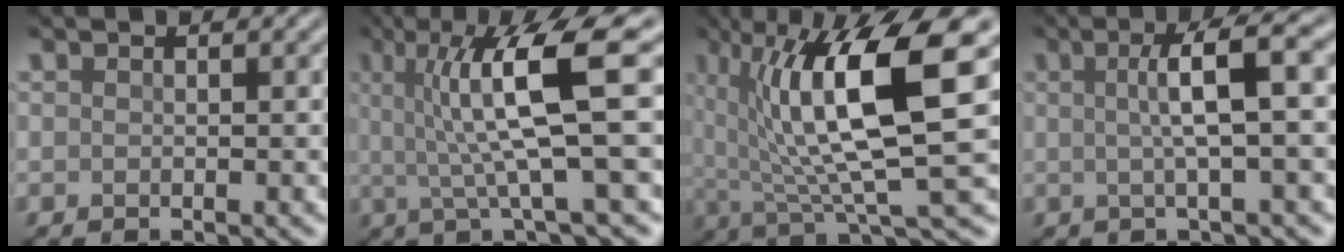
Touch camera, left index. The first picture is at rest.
{"total": 8.7, "force": [1.5, 1.5, 8.4], "torque": [-0.128, 0.003, 0.025]}
{"total": 11.6, "force": [2.5, 2.7, 11.0], "torque": [-0.172, 0.001, 0.047]}
{"total": 5.2, "force": [0.9, 0.9, 5.1], "torque": [-0.077, 0.015, 0.012]}